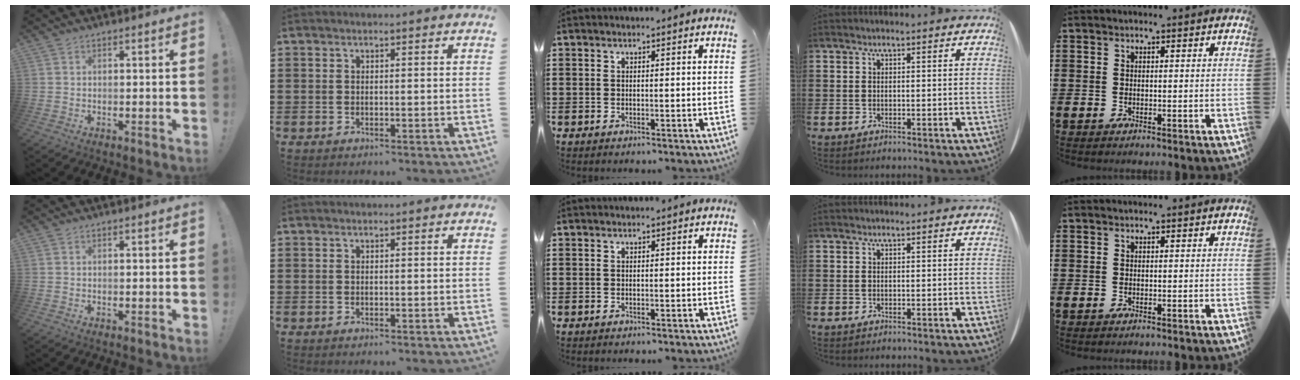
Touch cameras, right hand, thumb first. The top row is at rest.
{}